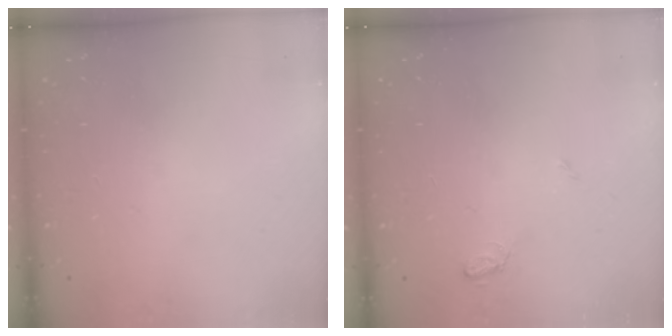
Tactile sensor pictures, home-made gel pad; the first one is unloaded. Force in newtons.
{"total": 5.3, "press": 5.3, "slide": 0.6}